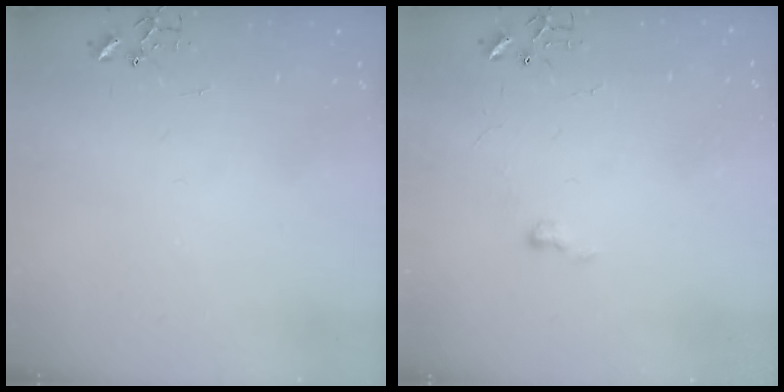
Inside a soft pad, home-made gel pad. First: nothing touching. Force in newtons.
{"total": 4.7, "press": 4.7, "slide": 0.6}